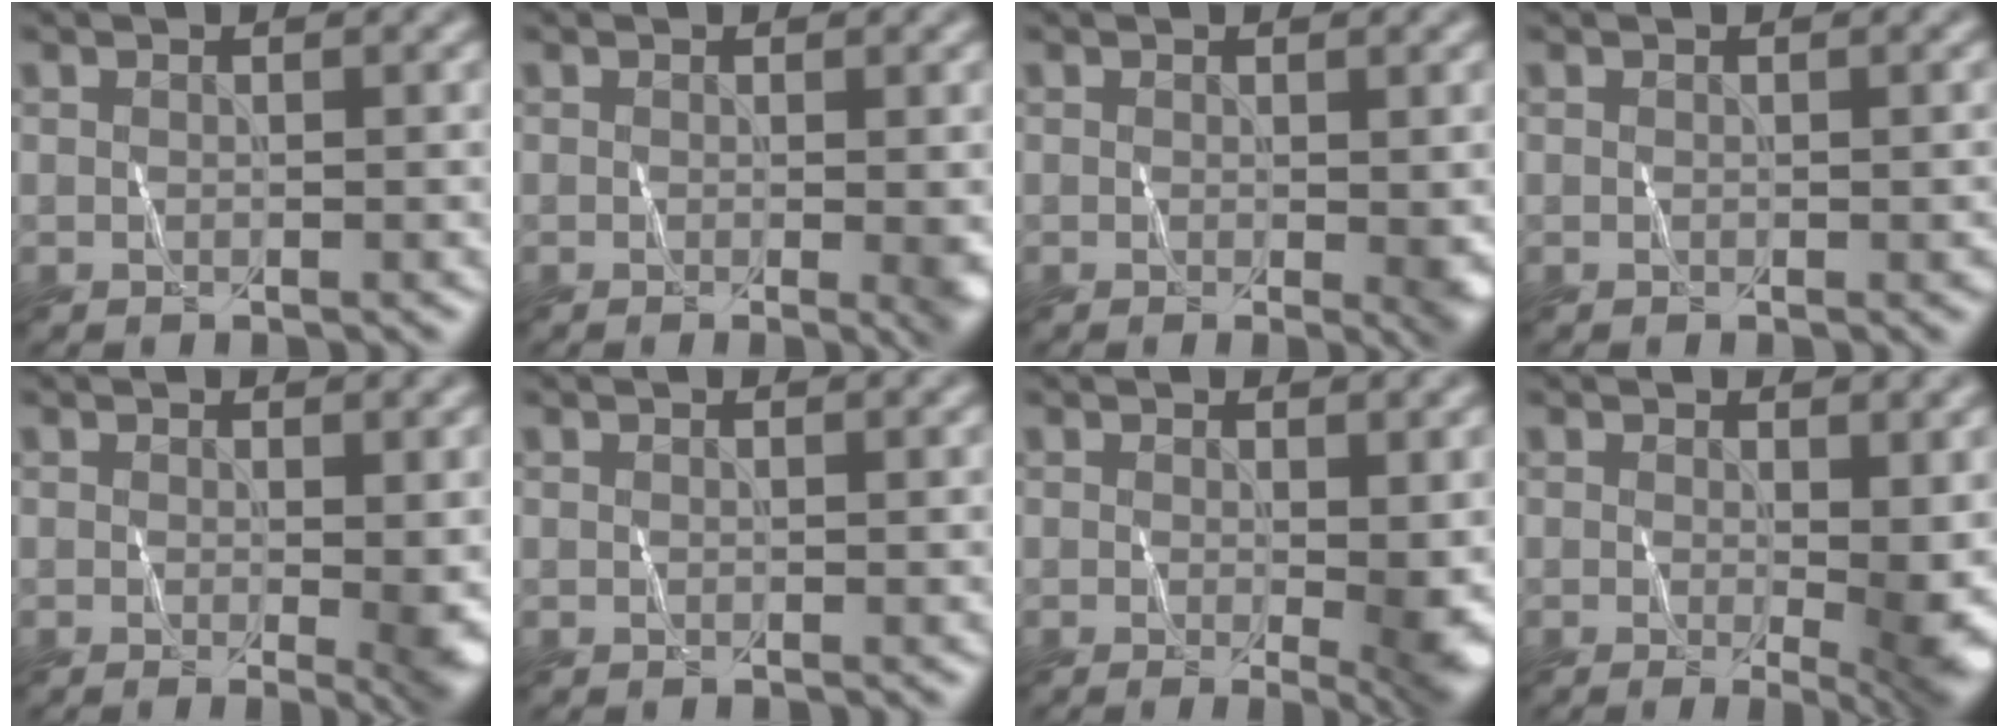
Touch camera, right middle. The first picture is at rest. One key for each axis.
{"total": 1.7, "fx": -0.1, "fy": 0.2, "fz": 1.7, "tx": -0.018, "ty": -0.003, "tz": 0.005}
{"total": 1.6, "fx": -0.1, "fy": 0.4, "fz": 1.6, "tx": -0.017, "ty": 0.000, "tz": 0.007}
{"total": 0.5, "fx": -0.3, "fy": 0.2, "fz": 0.4, "tx": -0.001, "ty": 0.003, "tz": 0.004}
{"total": 2.7, "fx": 0.0, "fy": 0.5, "fz": 2.6, "tx": -0.032, "ty": -0.004, "tz": 0.008}
{"total": 0.0}
{"total": 3.7, "fx": -0.1, "fy": 0.9, "fz": 3.6, "tx": -0.049, "ty": -0.007, "tz": 0.009}
{"total": 5.3, "fx": 0.1, "fy": 1.6, "fz": 5.0, "tx": -0.069, "ty": -0.011, "tz": 0.013}